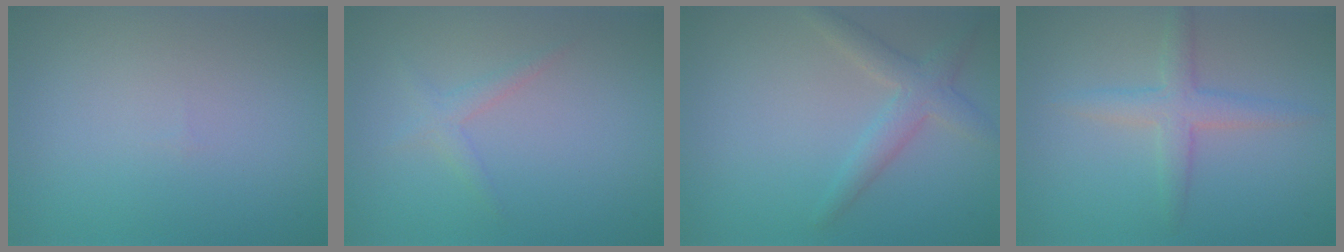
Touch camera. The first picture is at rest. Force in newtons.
{"total": 1.3, "press": 1.3, "slide": 0.2}
{"total": 2.8, "press": 2.8, "slide": 0.1}
{"total": 2.9, "press": 2.9, "slide": 0.1}